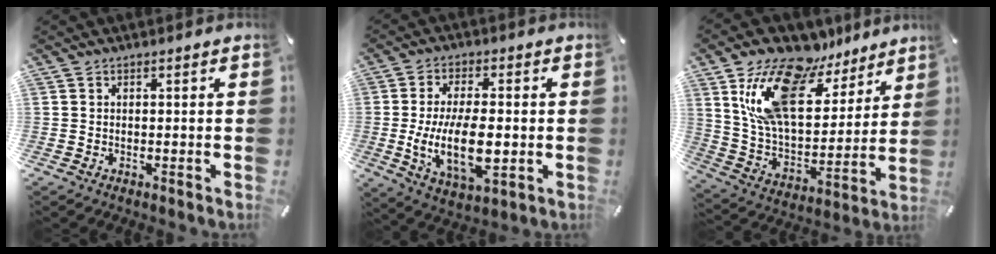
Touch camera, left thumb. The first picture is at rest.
{"total": 15.4, "force": [-1.6, 8.1, 13.1], "torque": [-0.247, -0.015, -0.029]}
{"total": 20.3, "force": [12.4, 11.4, 11.4], "torque": [-0.217, -0.066, 0.219]}